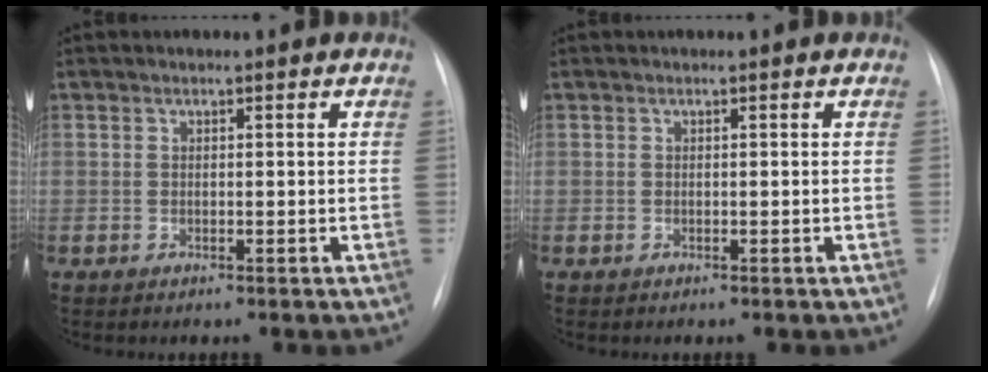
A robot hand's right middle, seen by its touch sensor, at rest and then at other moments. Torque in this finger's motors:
{"motor_torque": [0.65, -0.91, 0.08, 0.01]}